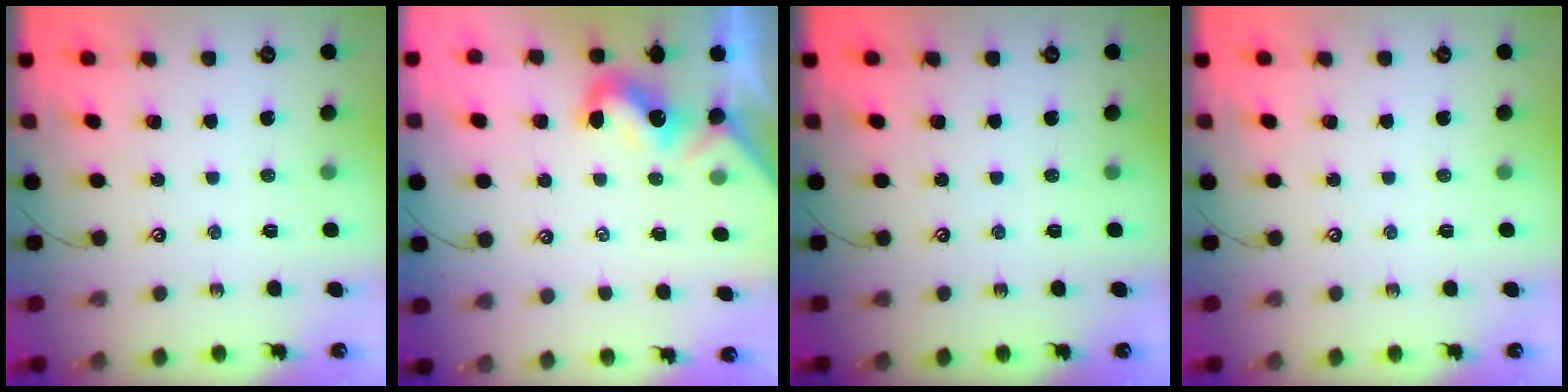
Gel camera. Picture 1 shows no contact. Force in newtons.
{"total": 0.7, "press": 0.4, "slide": 0.6}
{"total": 0.0}
{"total": 0.0}